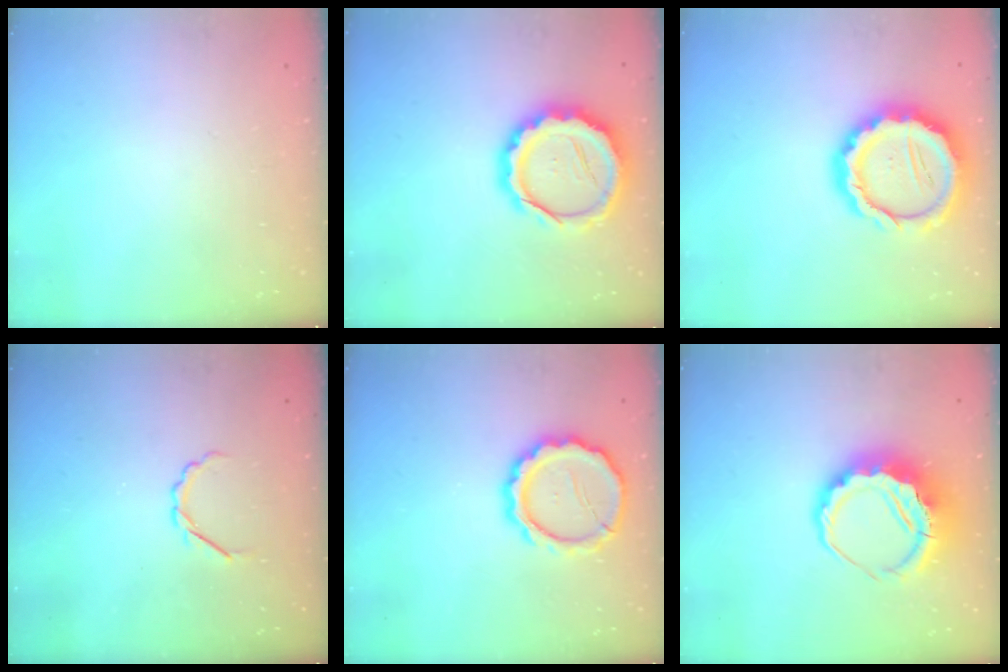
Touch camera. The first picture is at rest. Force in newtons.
{"total": 16.2, "press": 15.8, "slide": 3.6}
{"total": 18.9, "press": 18.5, "slide": 3.7}
{"total": 2.5, "press": 2.4, "slide": 0.8}
{"total": 14.2, "press": 14.0, "slide": 2.5}
{"total": 10.4, "press": 10.1, "slide": 2.4}